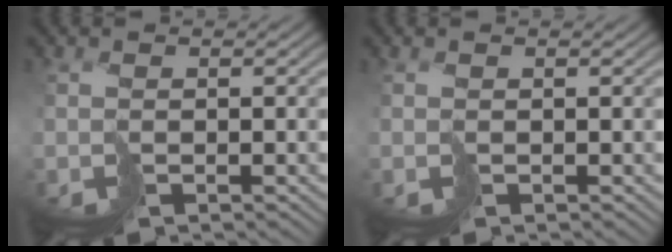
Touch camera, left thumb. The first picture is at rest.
{"total": 0.0}